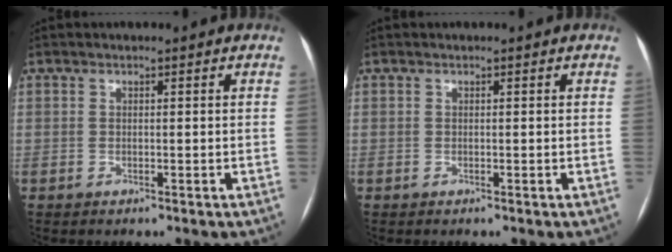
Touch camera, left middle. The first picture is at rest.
{"total": 0.0}